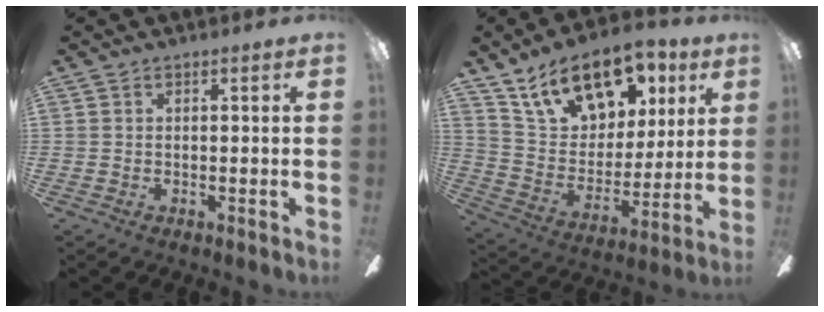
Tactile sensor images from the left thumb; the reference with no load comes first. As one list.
[{"total": 19.3, "force": [12.6, 10.8, 9.9], "torque": [-0.169, -0.063, 0.227]}]